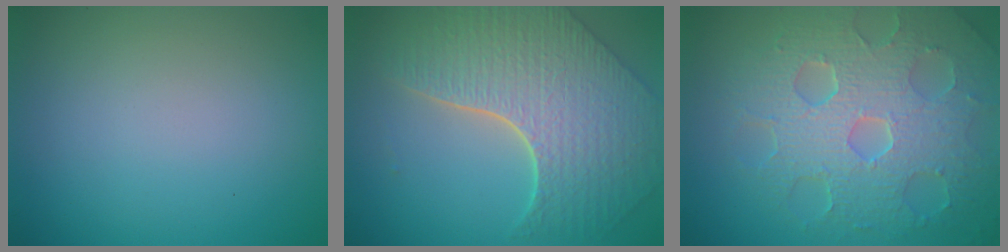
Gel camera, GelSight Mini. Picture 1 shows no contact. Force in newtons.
{"total": 8.4, "press": 6.0, "slide": 5.8}
{"total": 8.6, "press": 5.8, "slide": 6.4}